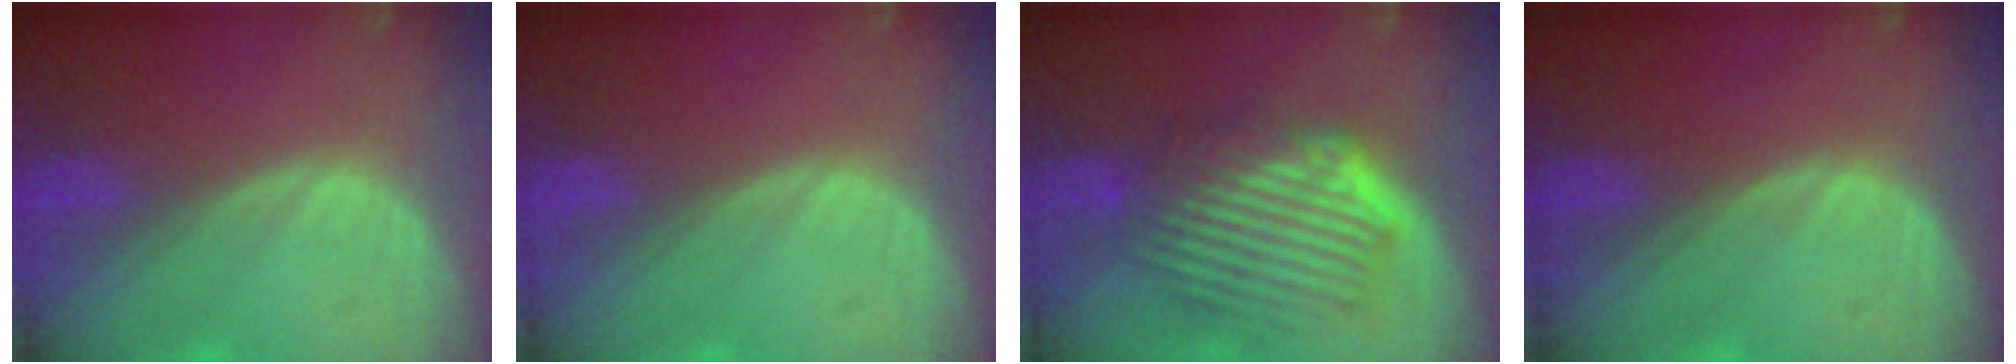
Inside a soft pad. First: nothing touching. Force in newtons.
{"total": 0.0}
{"total": 9.6, "press": 8.5, "slide": 4.5}
{"total": 0.0}